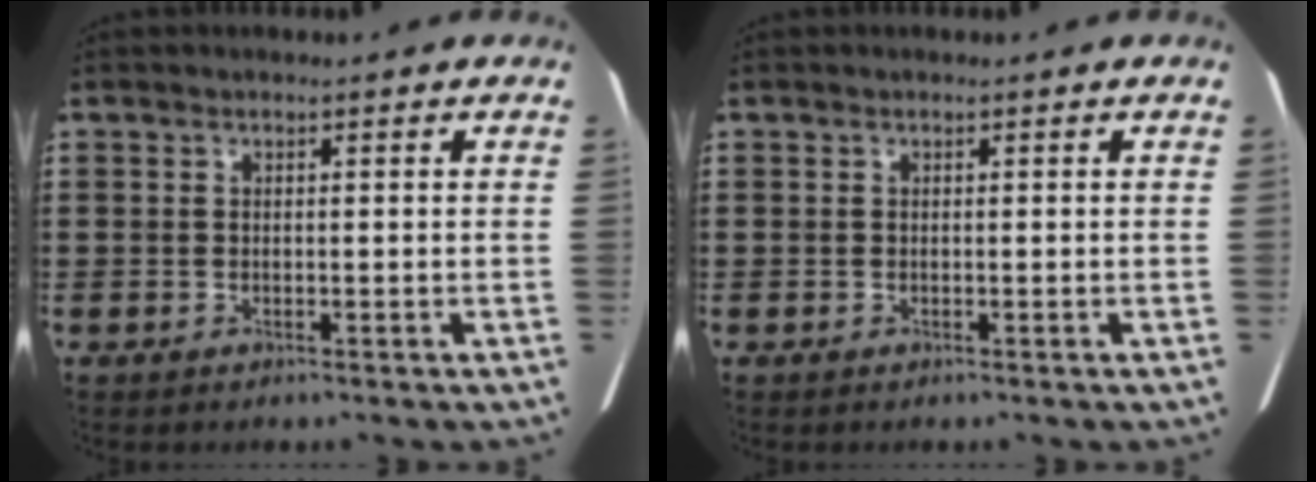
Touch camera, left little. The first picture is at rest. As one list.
[{"total": 0.0}]